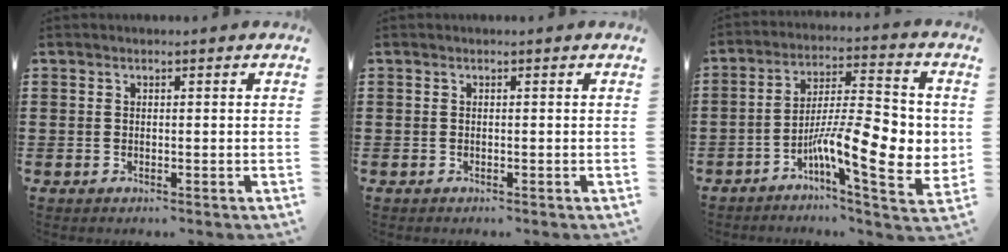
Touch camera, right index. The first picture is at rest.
{"total": 0.0}
{"total": 12.6, "force": [-2.9, 3.5, 11.8], "torque": [-0.197, -0.017, -0.052]}